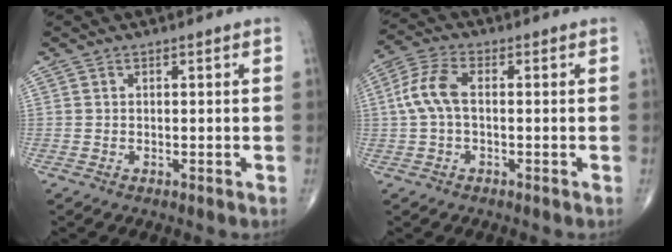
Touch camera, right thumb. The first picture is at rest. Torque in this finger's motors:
{"motor_torque": [-0.15, 0.63, 0.75, -0.04, 0.08]}